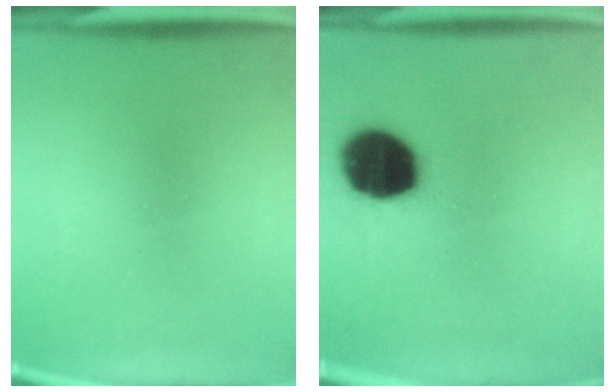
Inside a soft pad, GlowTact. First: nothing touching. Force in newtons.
{"total": 18.2}